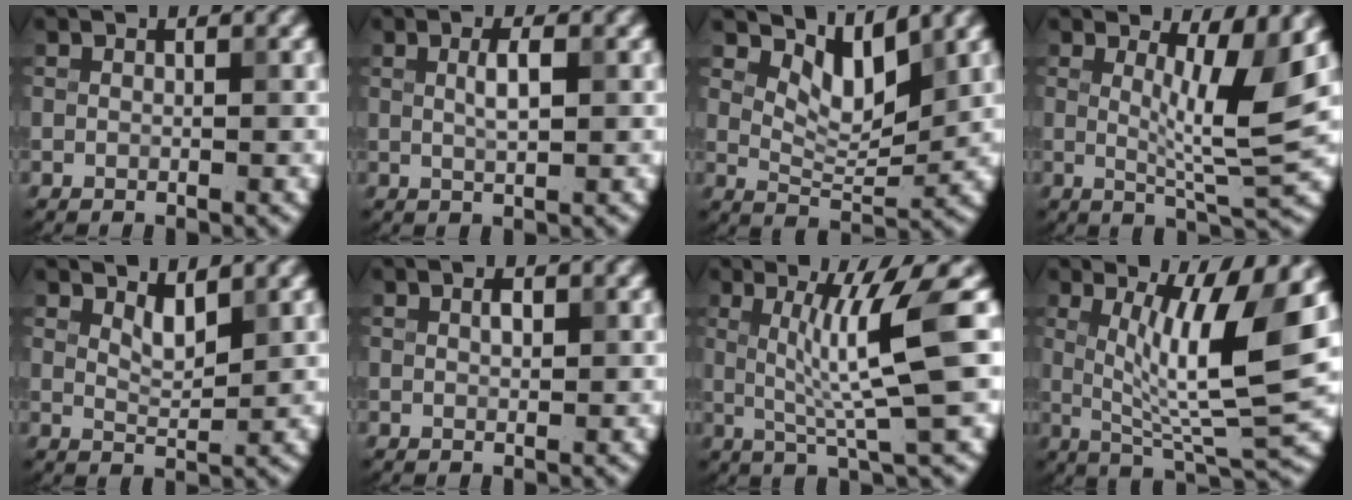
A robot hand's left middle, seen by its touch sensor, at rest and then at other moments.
{"total": 1.6, "force": [0.4, 0.2, 1.6], "torque": [-0.034, 0.003, 0.011]}
{"total": 4.1, "force": [2.8, 1.4, 2.6], "torque": [-0.054, -0.010, 0.049]}
{"total": 5.0, "force": [1.2, 1.0, 4.7], "torque": [-0.078, -0.011, 0.023]}
{"total": 1.6, "force": [1.1, 0.4, 1.1], "torque": [-0.024, -0.005, 0.027]}
{"total": 0.9, "force": [0.3, 0.4, 0.7], "torque": [-0.013, 0.003, 0.009]}
{"total": 6.3, "force": [0.9, 0.2, 6.2], "torque": [-0.115, 0.000, 0.023]}
{"total": 8.8, "force": [1.6, 1.7, 8.5], "torque": [-0.141, -0.014, 0.037]}